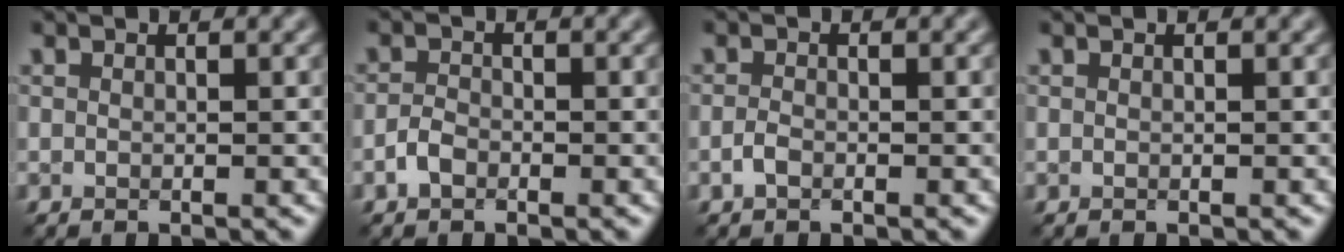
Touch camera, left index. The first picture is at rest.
{"total": 1.5, "force": [-0.9, 0.8, 0.8], "torque": [-0.015, 0.004, -0.022]}
{"total": 1.0, "force": [-0.6, 0.5, 0.6], "torque": [-0.014, 0.001, -0.014]}
{"total": 0.0}